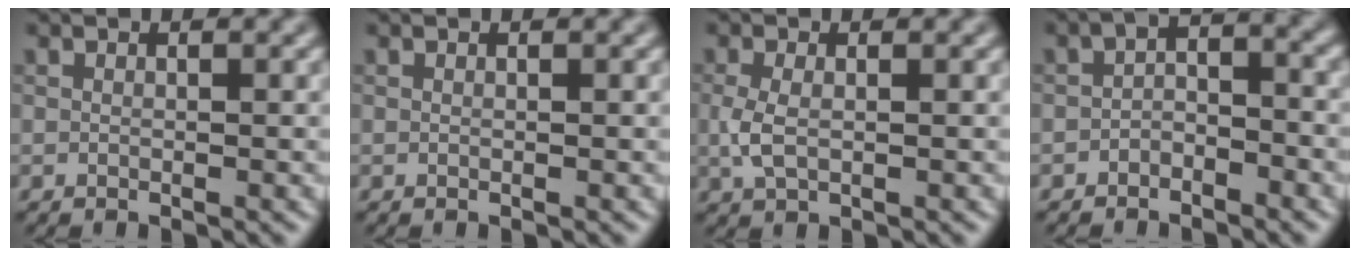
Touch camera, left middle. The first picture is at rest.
{"total": 0.0}
{"total": 2.3, "force": [-0.1, 1.3, 1.8], "torque": [-0.048, -0.003, 0.000]}
{"total": 2.3, "force": [-1.4, 1.2, 1.4], "torque": [-0.025, 0.010, -0.030]}